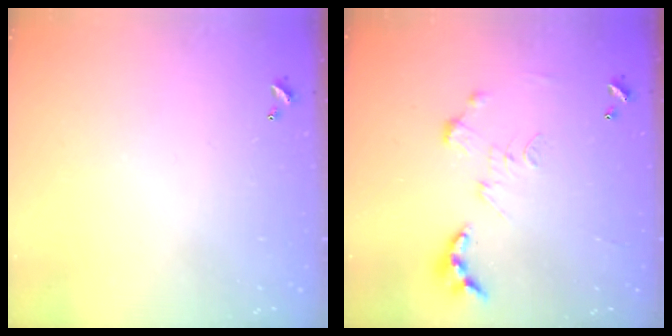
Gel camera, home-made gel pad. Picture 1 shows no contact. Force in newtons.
{"total": 0.0}